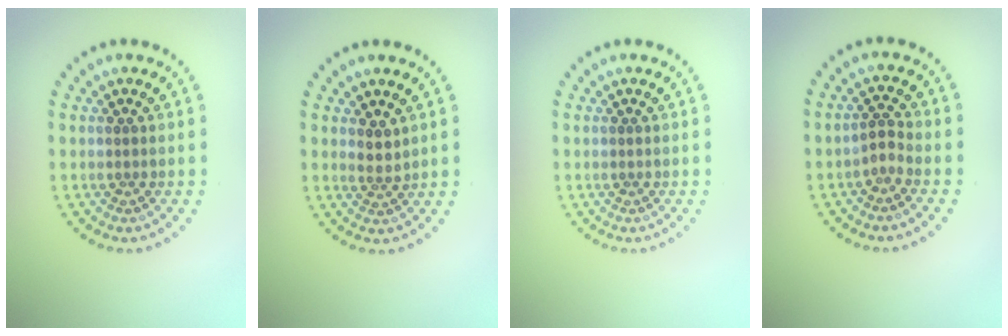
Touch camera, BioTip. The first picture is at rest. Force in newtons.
{"total": 1.4, "press": 1.1, "slide": 0.9}
{"total": 0.0}
{"total": 1.4, "press": 0.9, "slide": 1.1}